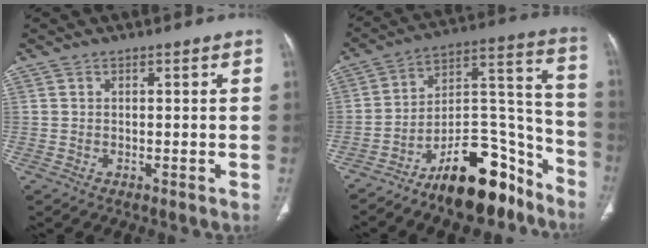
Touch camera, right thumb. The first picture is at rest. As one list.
[{"total": 19.8, "force": [-13.9, 7.9, 11.7], "torque": [-0.135, 0.121, -0.226]}]